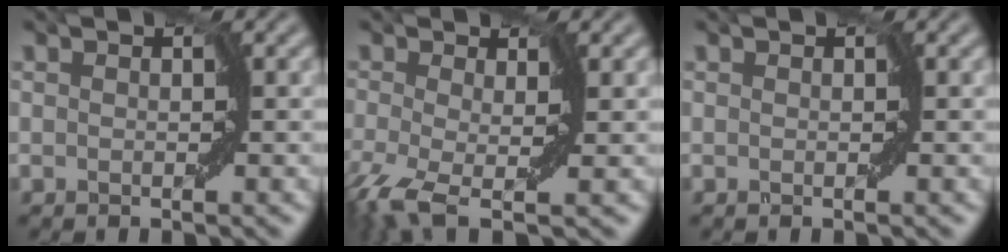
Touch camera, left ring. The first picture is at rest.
{"total": 5.9, "force": [-2.8, 2.3, 4.6], "torque": [-0.107, -0.018, -0.066]}
{"total": 0.0}